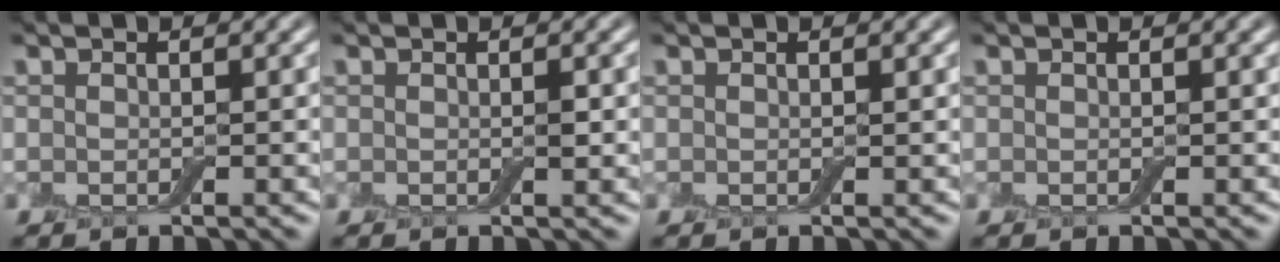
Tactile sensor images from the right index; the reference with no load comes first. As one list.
[{"total": 0.8, "force": [-0.1, 0.2, 0.7], "torque": [-0.010, 0.001, 0.001]}, {"total": 0.0}, {"total": 0.0}]